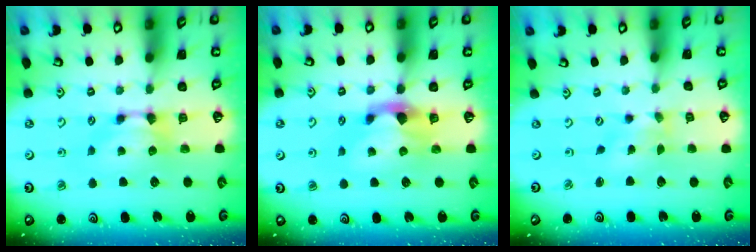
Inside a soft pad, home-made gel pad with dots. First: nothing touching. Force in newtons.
{"total": 2.3, "press": 1.9, "slide": 1.2}
{"total": 2.9, "press": 2.7, "slide": 0.9}